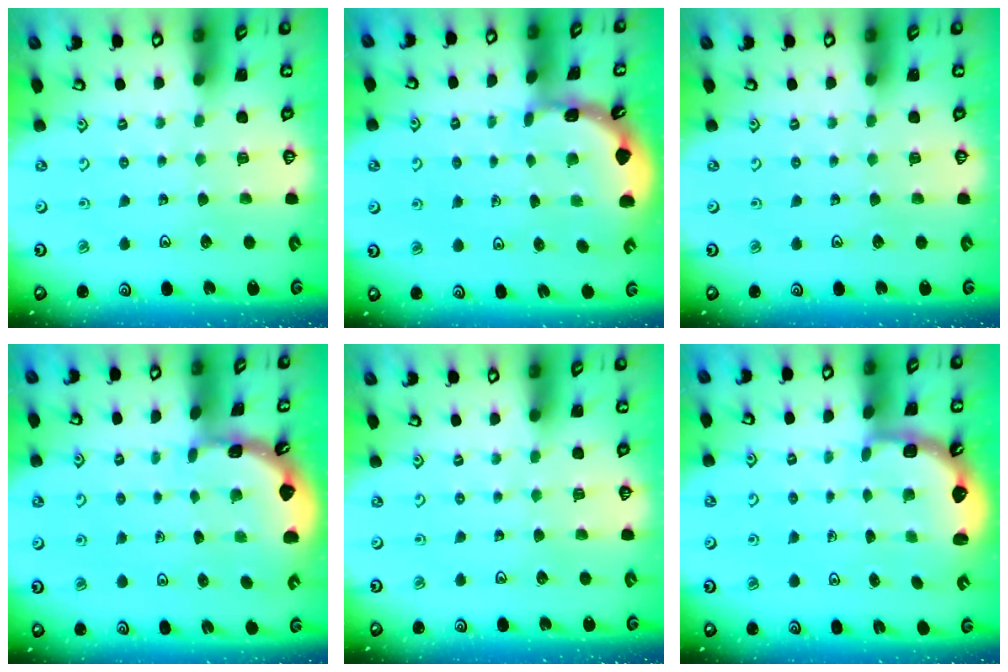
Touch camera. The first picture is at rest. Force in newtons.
{"total": 1.8, "press": 1.8, "slide": 0.1}
{"total": 0.0}
{"total": 1.6, "press": 1.6, "slide": 0.2}
{"total": 0.0}
{"total": 2.6, "press": 2.2, "slide": 1.4}